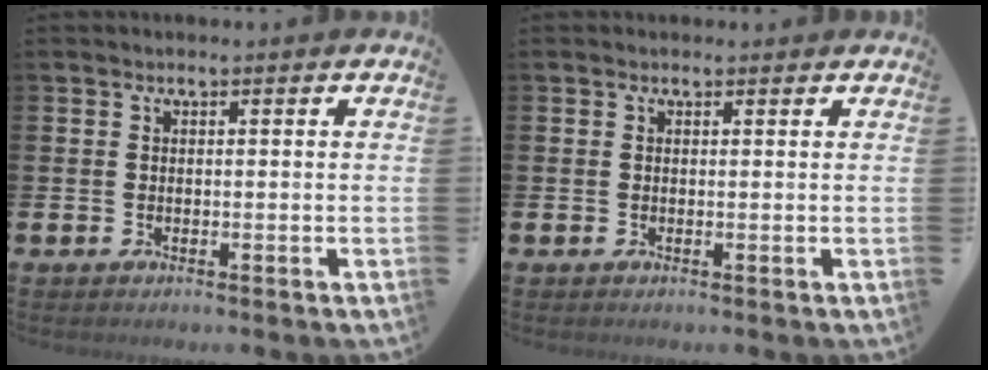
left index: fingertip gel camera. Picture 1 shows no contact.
{"total": 0.6, "force": [0.5, 0.3, 0.1], "torque": [0.009, 0.000, 0.006]}